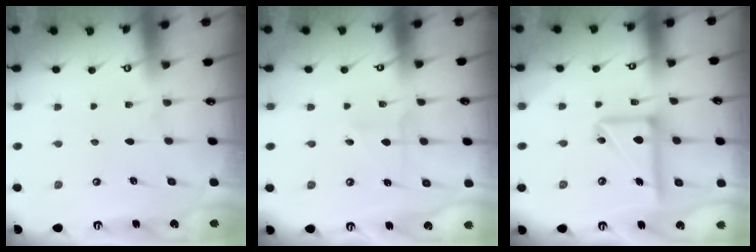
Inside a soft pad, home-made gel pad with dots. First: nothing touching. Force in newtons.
{"total": 2.8, "press": 2.6, "slide": 0.9}
{"total": 14.2, "press": 14.0, "slide": 2.4}